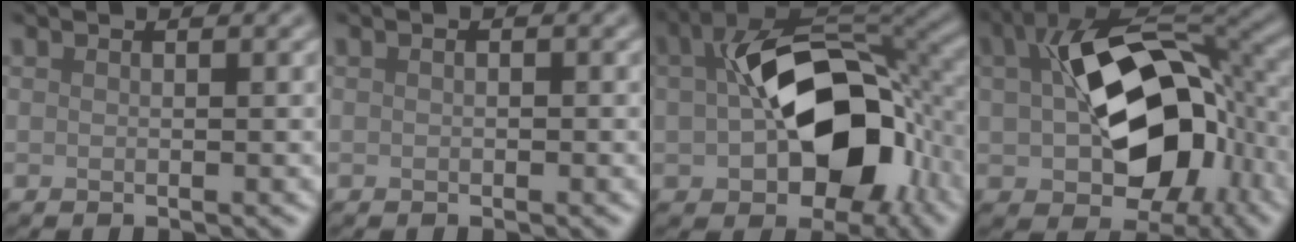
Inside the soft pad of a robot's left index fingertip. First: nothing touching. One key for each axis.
{"total": 0.0}
{"total": 13.1, "fx": -0.9, "fy": 8.0, "fz": 10.3, "tx": -0.159, "ty": -0.004, "tz": -0.011}
{"total": 13.8, "fx": -0.2, "fy": 8.6, "fz": 10.8, "tx": -0.178, "ty": -0.004, "tz": 0.003}